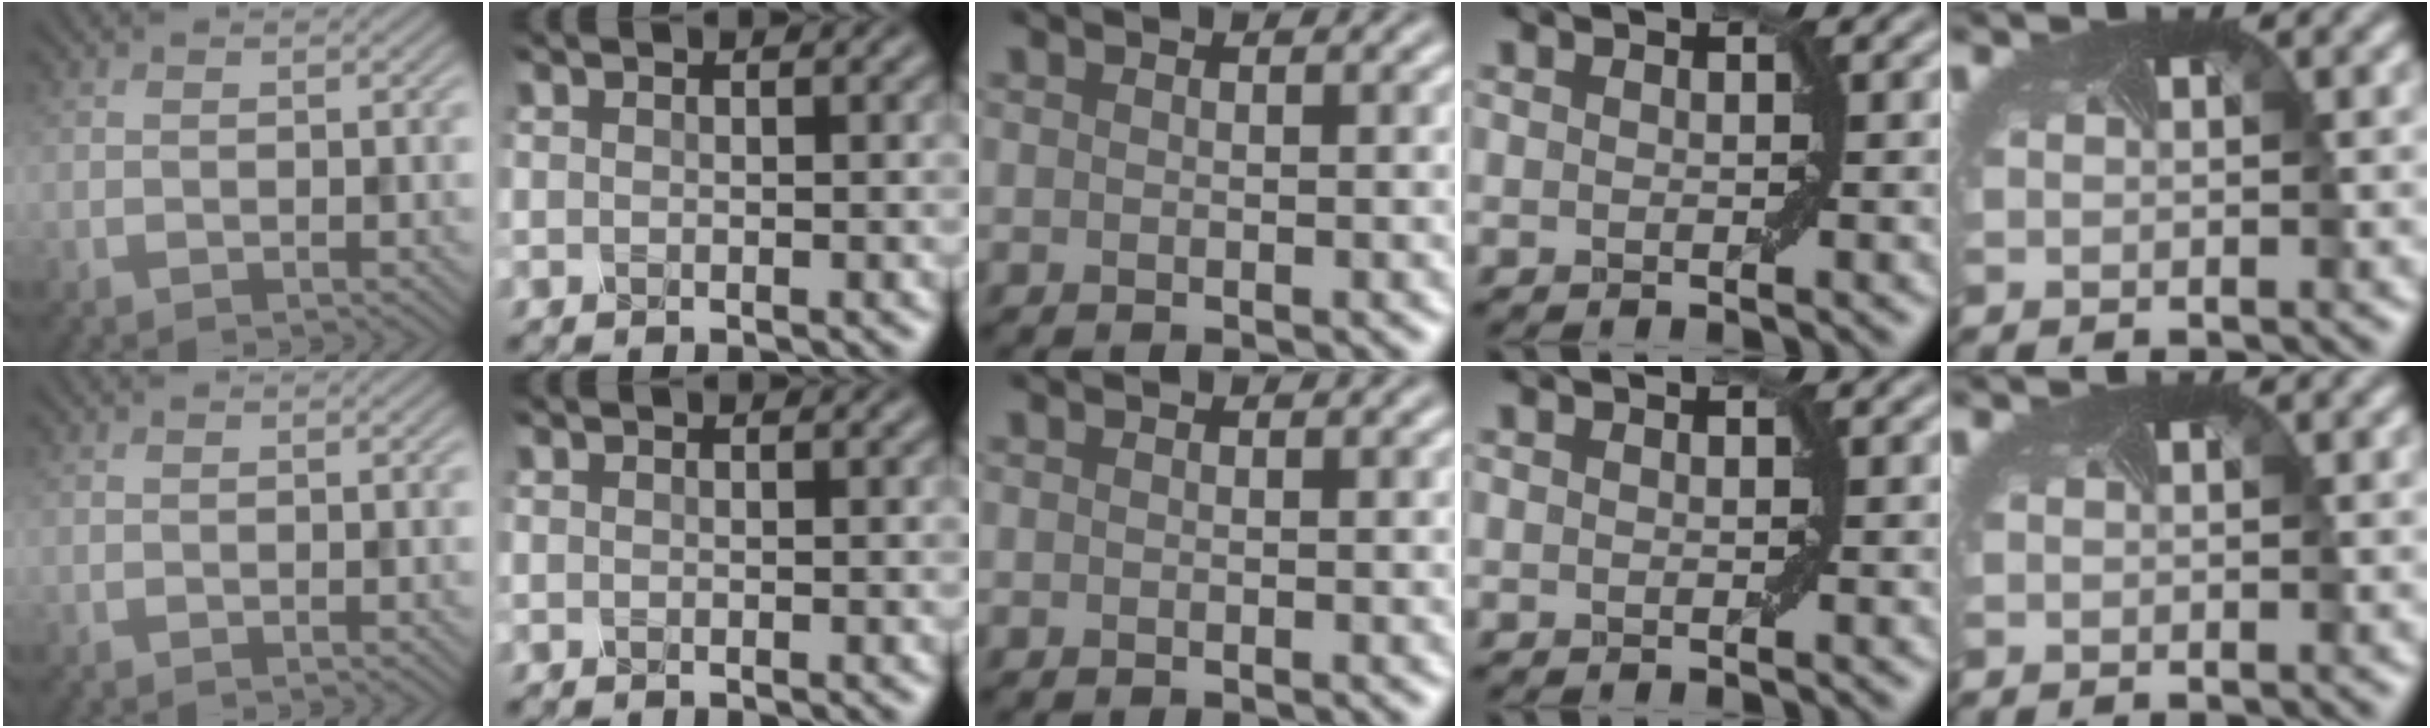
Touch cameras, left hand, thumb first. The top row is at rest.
{}